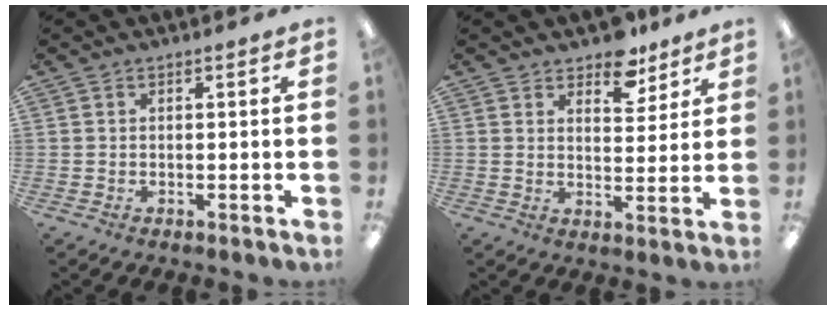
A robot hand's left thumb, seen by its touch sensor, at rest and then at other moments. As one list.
[{"total": 8.4, "force": [6.6, 4.2, 3.2], "torque": [-0.027, -0.040, 0.113]}]